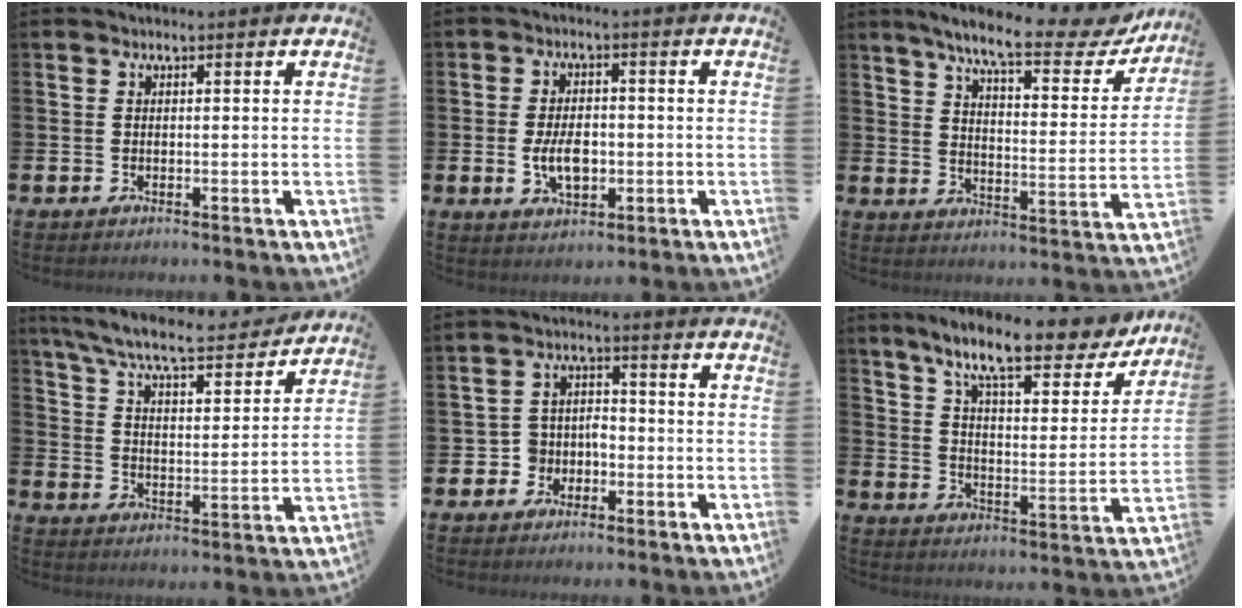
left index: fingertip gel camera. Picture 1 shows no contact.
{"total": 5.1, "force": [-0.8, 3.0, 4.0], "torque": [-0.061, 0.002, -0.016]}
{"total": 8.7, "force": [7.1, 1.7, 4.7], "torque": [-0.105, -0.045, 0.113]}
{"total": 8.7, "force": [7.9, 1.2, 3.5], "torque": [-0.103, -0.052, 0.134]}
{"total": 4.0, "force": [-2.1, 3.3, 0.6], "torque": [-0.028, 0.009, -0.045]}
{"total": 10.8, "force": [9.1, 1.9, 5.5], "torque": [-0.128, -0.053, 0.151]}